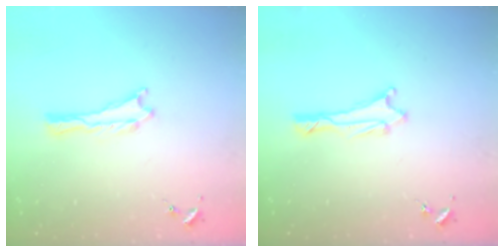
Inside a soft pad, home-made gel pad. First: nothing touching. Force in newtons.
{"total": 1.1, "press": 1.1, "slide": 0.1}